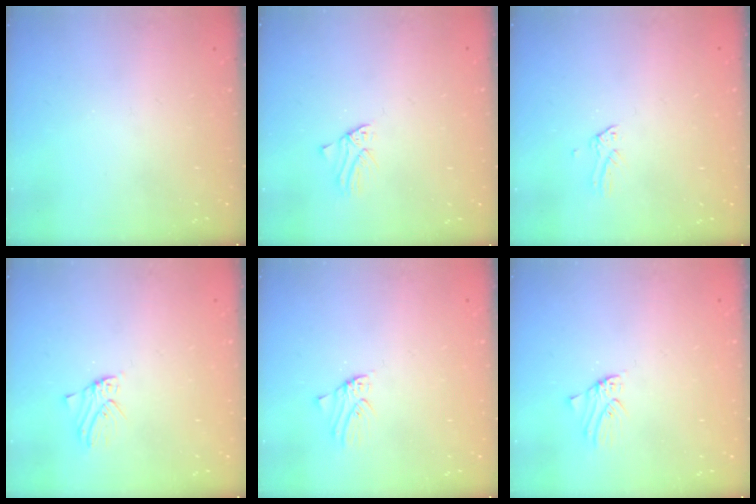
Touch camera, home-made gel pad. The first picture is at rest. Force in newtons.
{"total": 1.1, "press": 1.1, "slide": 0.2}
{"total": 0.0}
{"total": 2.1, "press": 2.1, "slide": 0.2}
{"total": 0.5, "press": 0.5, "slide": 0.1}
{"total": 0.5, "press": 0.5, "slide": 0.1}